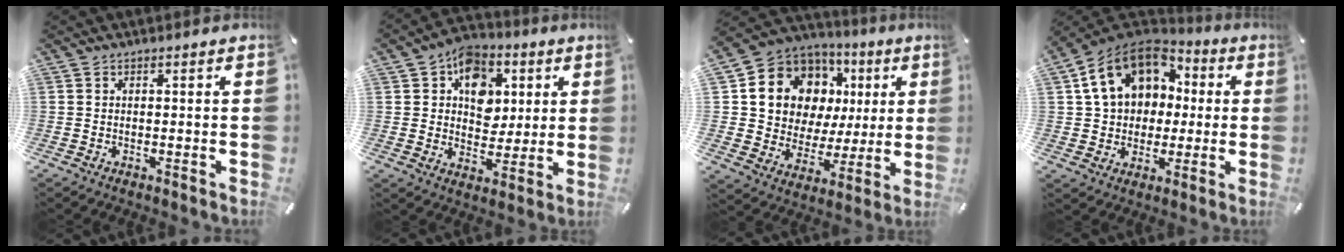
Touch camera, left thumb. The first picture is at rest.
{"total": 11.0, "force": [3.2, 9.1, 5.3], "torque": [-0.071, -0.010, 0.059]}
{"total": 13.8, "force": [5.5, 11.6, 5.0], "torque": [-0.089, -0.043, 0.114]}
{"total": 15.6, "force": [4.1, 12.8, 7.8], "torque": [-0.160, -0.007, 0.081]}